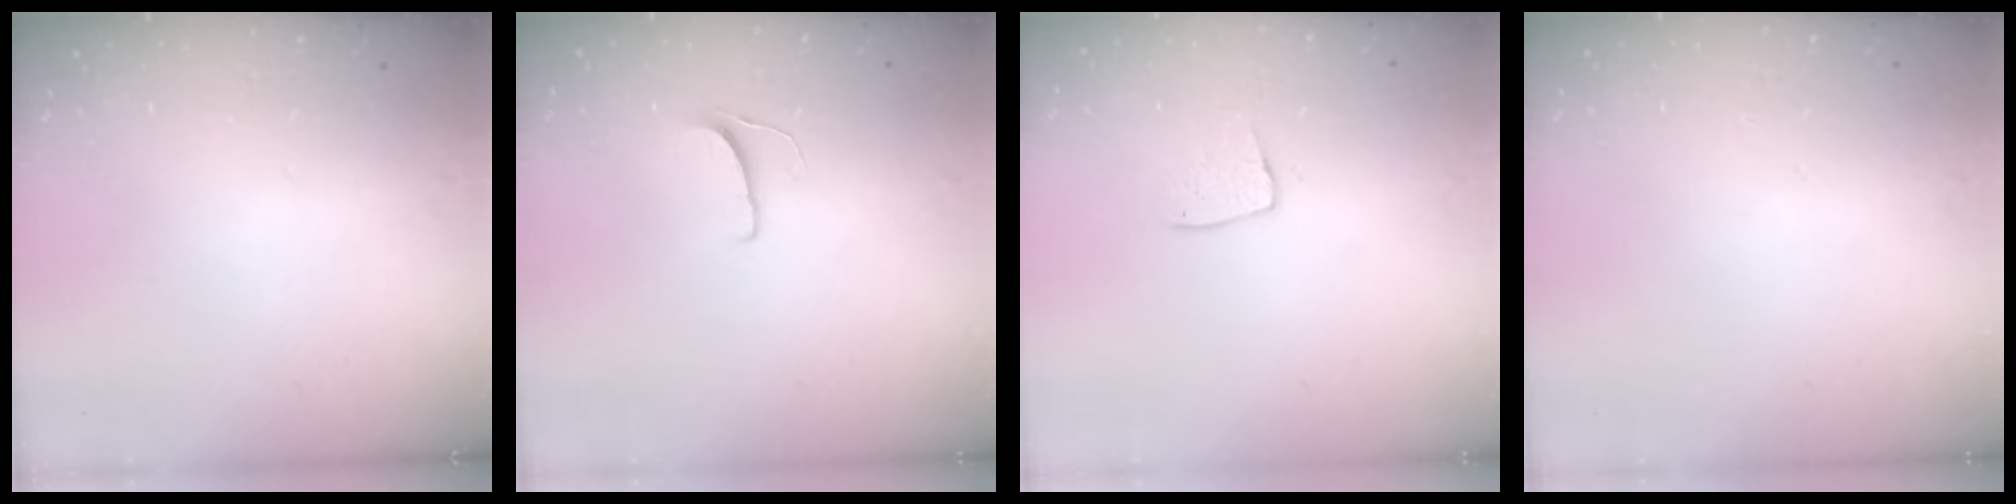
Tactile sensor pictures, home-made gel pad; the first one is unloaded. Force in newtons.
{"total": 5.4, "press": 5.4, "slide": 0.4}
{"total": 6.1, "press": 6.1, "slide": 0.3}
{"total": 0.0}